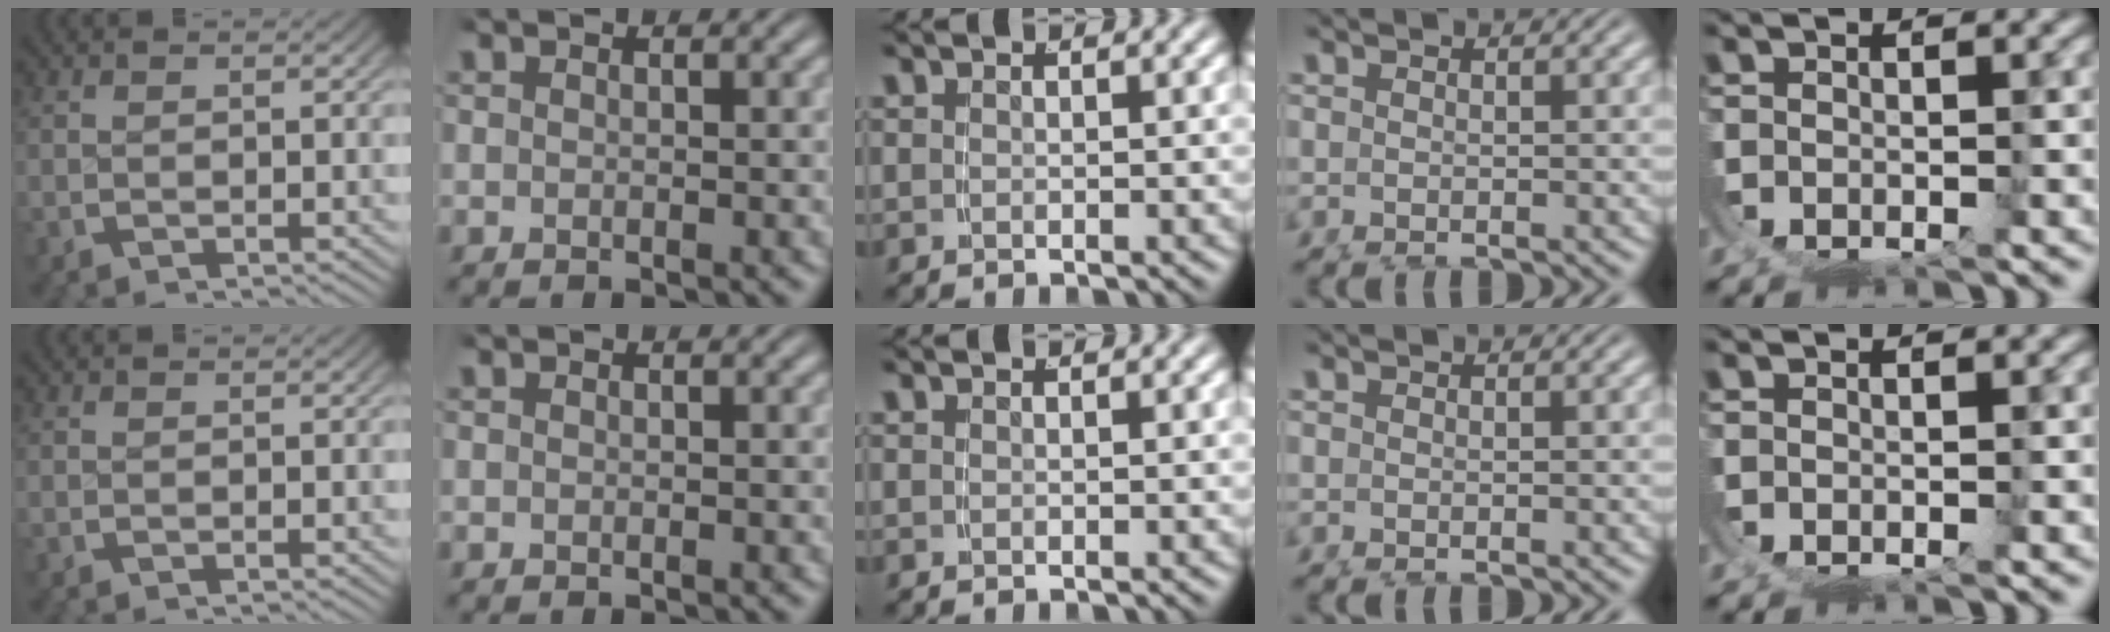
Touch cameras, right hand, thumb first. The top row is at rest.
{}